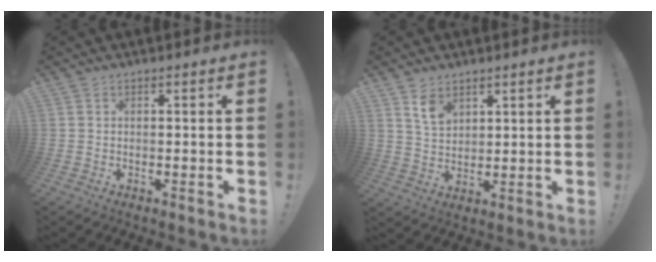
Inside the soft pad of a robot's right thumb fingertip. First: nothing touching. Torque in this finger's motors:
{"motor_torque": [0.70, 1.08, 0.41, -0.41, 0.00]}